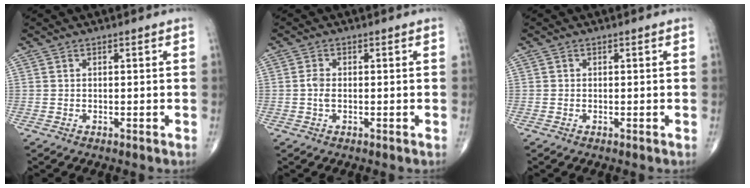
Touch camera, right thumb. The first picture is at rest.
{"total": 1.8, "force": [-0.2, 0.9, 1.6], "torque": [-0.035, 0.001, -0.005]}
{"total": 0.0}